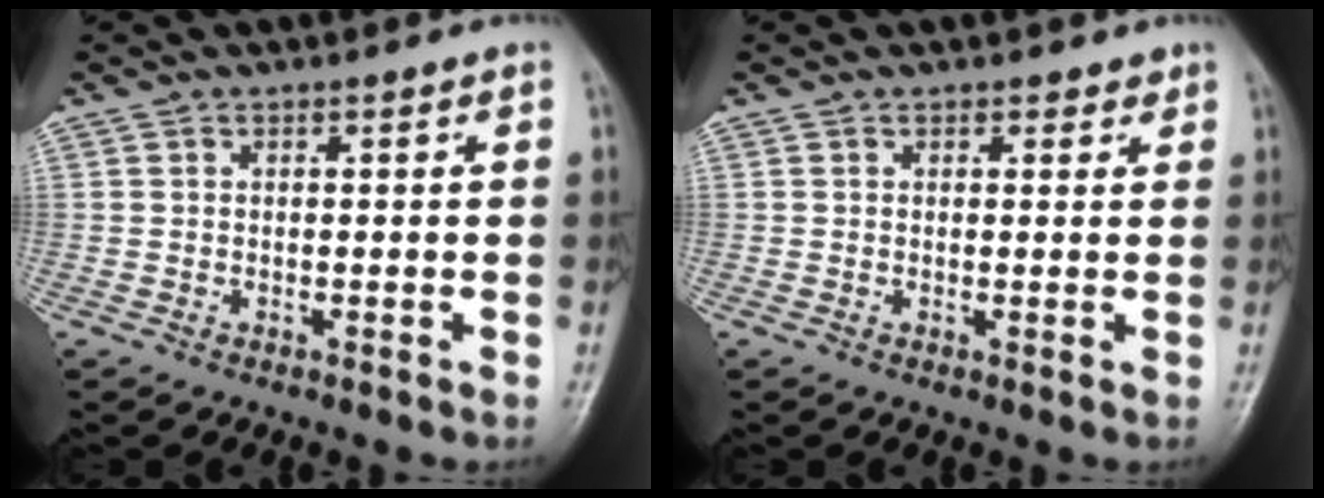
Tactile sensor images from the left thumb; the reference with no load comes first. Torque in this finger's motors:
{"motor_torque": [-0.11, -0.18, -0.08, -0.08, -0.01]}